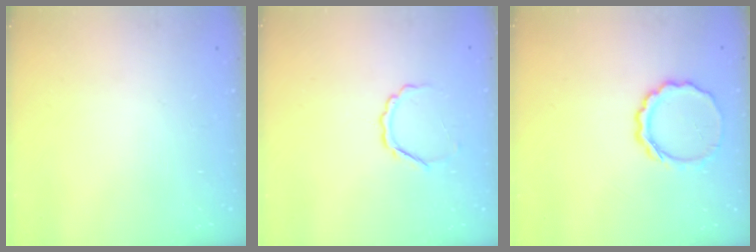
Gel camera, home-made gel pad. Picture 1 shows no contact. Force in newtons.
{"total": 3.6, "press": 3.5, "slide": 0.6}
{"total": 9.0, "press": 8.8, "slide": 1.9}